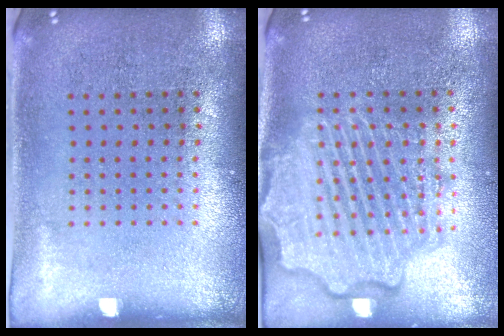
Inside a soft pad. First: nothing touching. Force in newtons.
{"total": 4.2, "press": 4.2, "slide": 0.5}